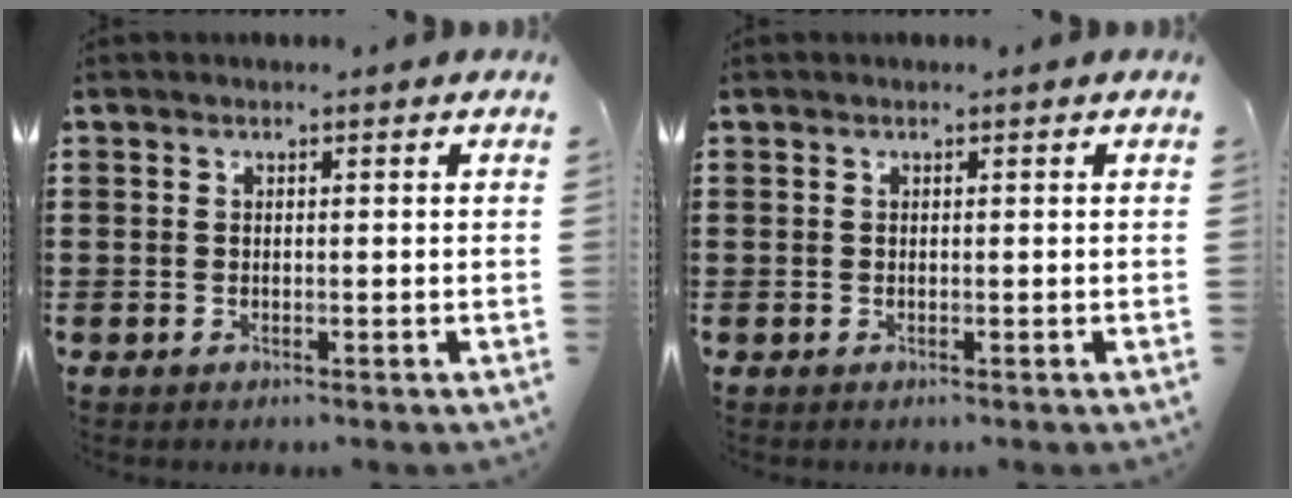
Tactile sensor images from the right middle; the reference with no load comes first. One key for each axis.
{"total": 0.0}